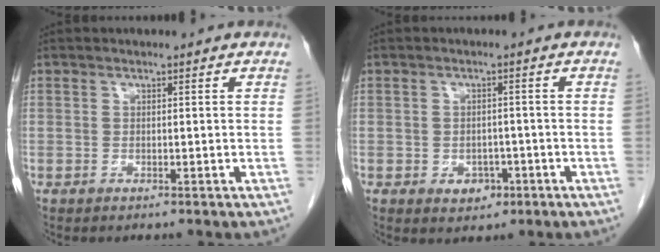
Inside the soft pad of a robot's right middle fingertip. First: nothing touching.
{"total": 3.1, "force": [-1.3, 2.3, 1.7], "torque": [-0.018, 0.003, -0.009]}